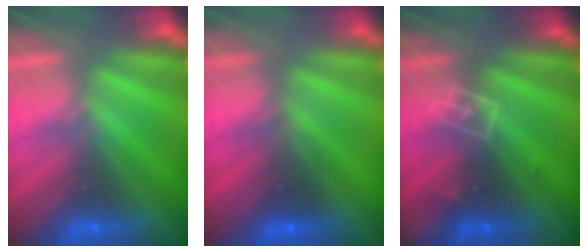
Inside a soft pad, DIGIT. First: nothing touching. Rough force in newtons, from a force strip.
{"total": 2.6}
{"total": 2.8}